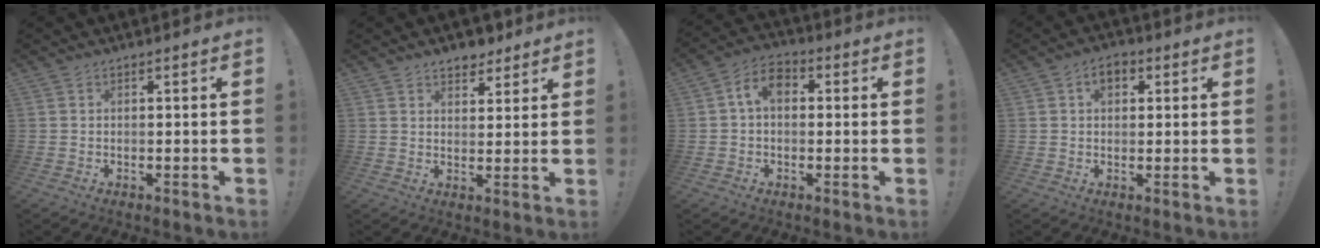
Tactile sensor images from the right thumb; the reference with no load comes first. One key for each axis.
{"total": 5.8, "fx": 4.7, "fy": 3.1, "fz": 1.4, "tx": 0.002, "ty": -0.033, "tz": 0.083}
{"total": 7.3, "fx": 1.0, "fy": 5.0, "fz": 5.2, "tx": -0.100, "ty": 0.013, "tz": 0.021}
{"total": 4.6, "fx": 1.7, "fy": 3.2, "fz": 2.8, "tx": -0.037, "ty": 0.004, "tz": 0.029}